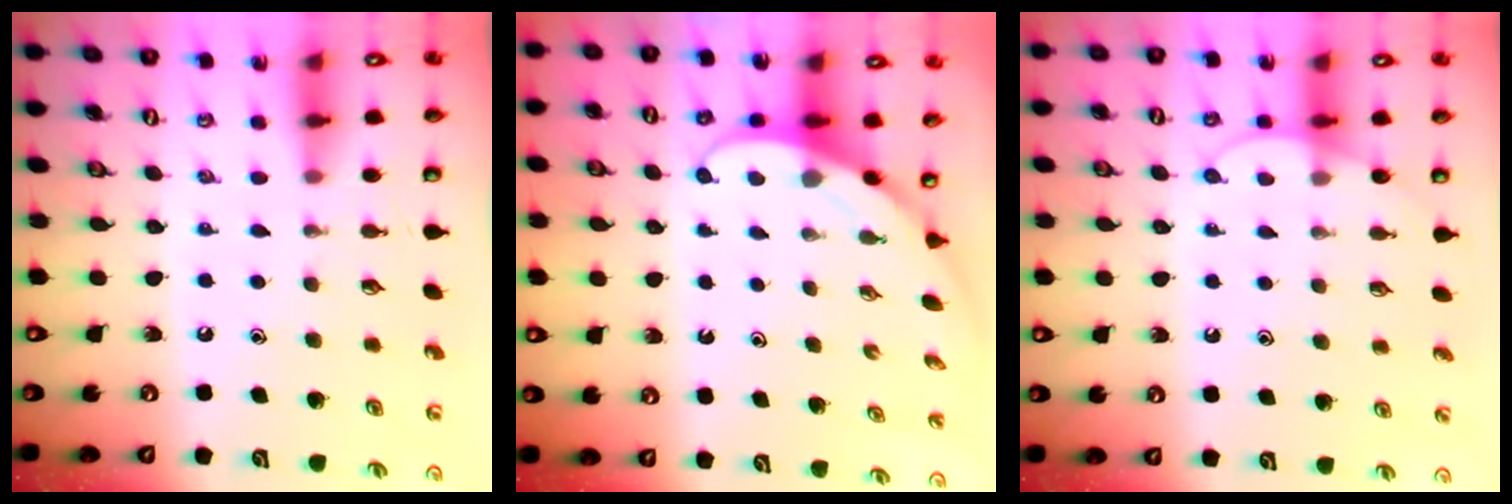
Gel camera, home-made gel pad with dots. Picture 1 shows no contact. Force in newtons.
{"total": 4.0, "press": 4.0, "slide": 0.3}
{"total": 5.5, "press": 5.5, "slide": 0.4}